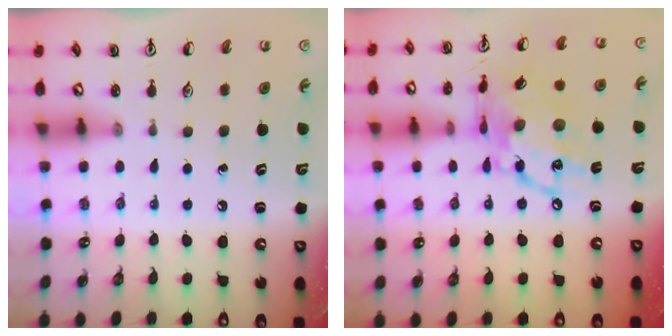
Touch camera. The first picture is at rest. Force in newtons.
{"total": 16.0, "press": 15.9, "slide": 1.7}